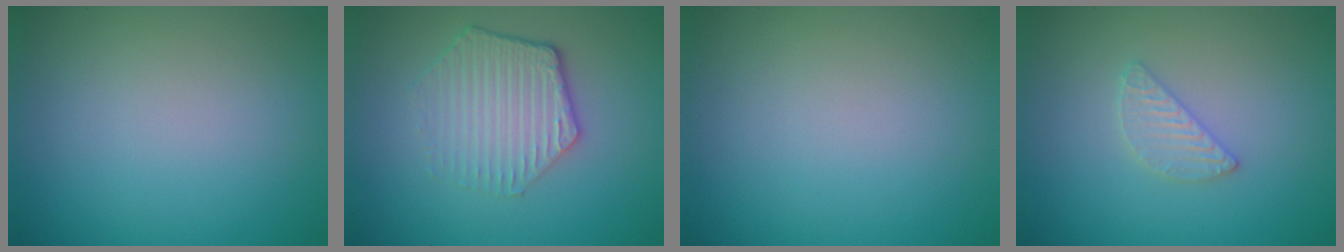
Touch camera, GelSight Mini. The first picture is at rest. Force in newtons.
{"total": 4.3, "press": 3.2, "slide": 2.8}
{"total": 0.0}
{"total": 1.9, "press": 1.8, "slide": 0.2}